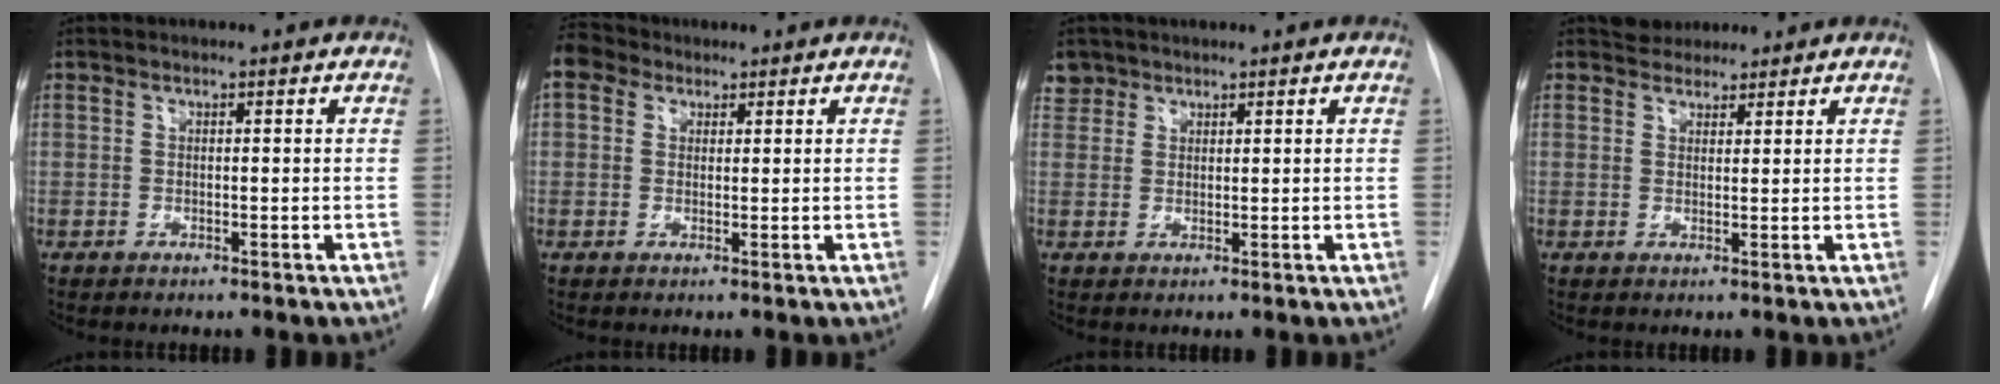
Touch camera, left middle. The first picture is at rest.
{"total": 3.8, "force": [2.2, 2.9, 1.1], "torque": [-0.026, 0.022, 0.042]}
{"total": 2.7, "force": [1.9, 1.8, -0.3], "torque": [0.010, 0.006, 0.034]}
{"total": 3.0, "force": [2.7, 1.3, 0.1], "torque": [-0.004, 0.011, 0.042]}